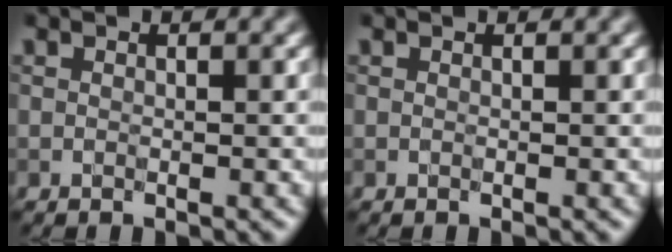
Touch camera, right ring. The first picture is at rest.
{"total": 0.0}